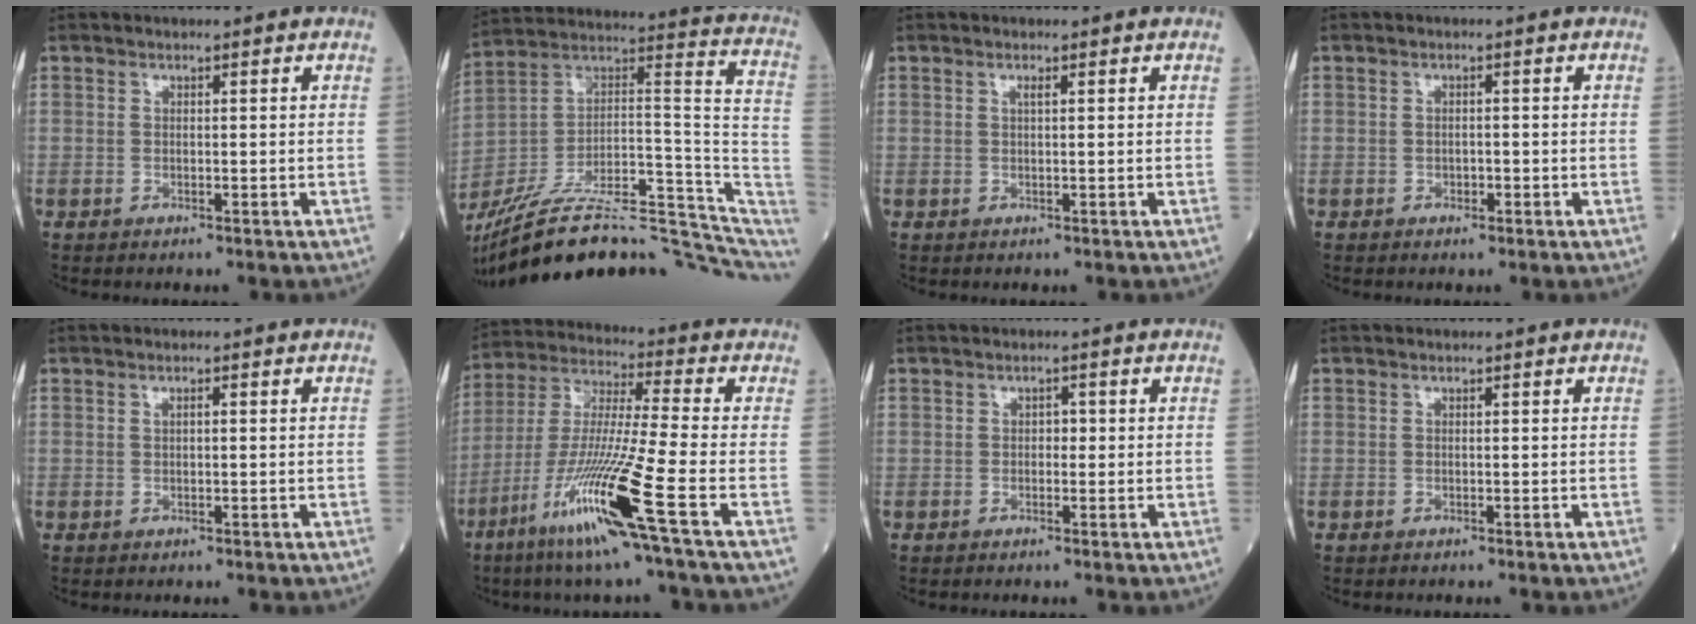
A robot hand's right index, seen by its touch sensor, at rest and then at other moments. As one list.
[{"total": 29.5, "force": [-23.6, 5.6, 16.8], "torque": [-0.224, 0.021, -0.362]}, {"total": 0.6, "force": [0.3, 0.0, 0.6], "torque": [-0.015, 0.001, 0.006]}, {"total": 3.1, "force": [-1.1, 2.4, 1.7], "torque": [-0.016, 0.007, -0.011]}, {"total": 0.7, "force": [0.2, 0.2, 0.7], "torque": [-0.014, 0.002, 0.004]}, {"total": 16.1, "force": [-7.6, -1.6, 14.1], "torque": [-0.296, -0.035, -0.146]}, {"total": 1.1, "force": [-0.1, 0.7, 0.8], "torque": [-0.006, 0.004, -0.003]}, {"total": 0.0}]